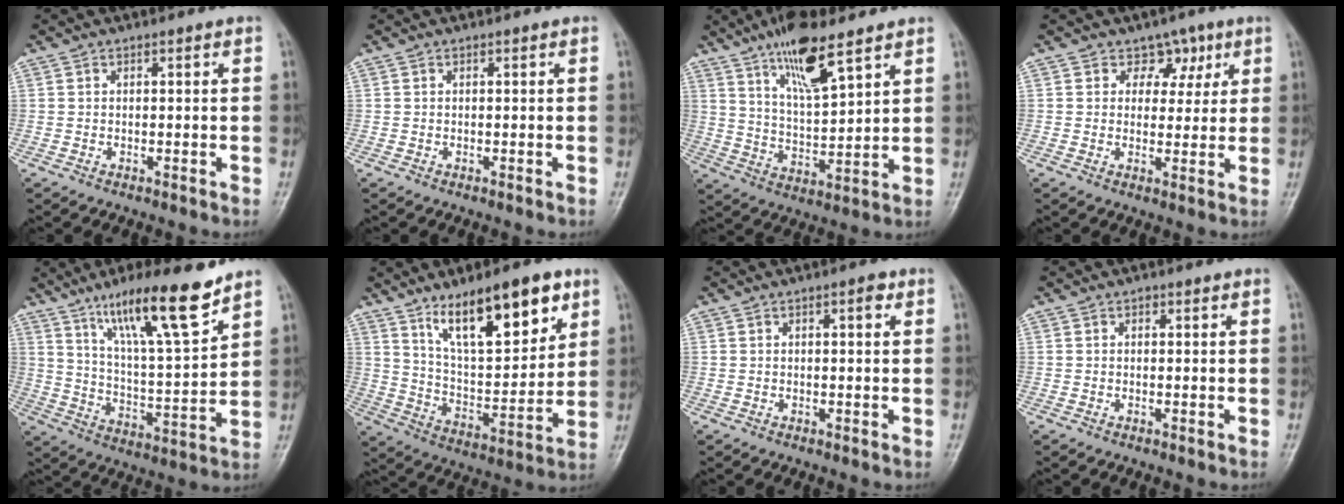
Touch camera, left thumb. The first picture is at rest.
{"total": 0.0}
{"total": 12.3, "force": [7.9, 3.2, 8.8], "torque": [-0.146, -0.043, 0.148]}
{"total": 4.8, "force": [2.5, 3.8, 1.4], "torque": [0.020, -0.007, 0.033]}
{"total": 16.9, "force": [11.5, 2.5, 12.1], "torque": [-0.192, -0.063, 0.202]}
{"total": 18.5, "force": [10.7, 6.8, 13.4], "torque": [-0.174, -0.050, 0.189]}
{"total": 2.0, "force": [0.8, 0.6, 1.7], "torque": [-0.024, 0.001, 0.010]}
{"total": 0.8, "force": [0.4, 0.5, 0.5], "torque": [-0.002, 0.000, 0.003]}